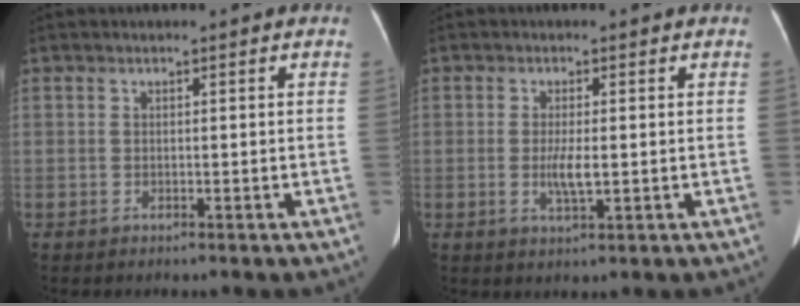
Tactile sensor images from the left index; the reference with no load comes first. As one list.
[{"total": 3.1, "force": [-0.2, 0.6, 3.1], "torque": [-0.062, -0.004, -0.004]}]